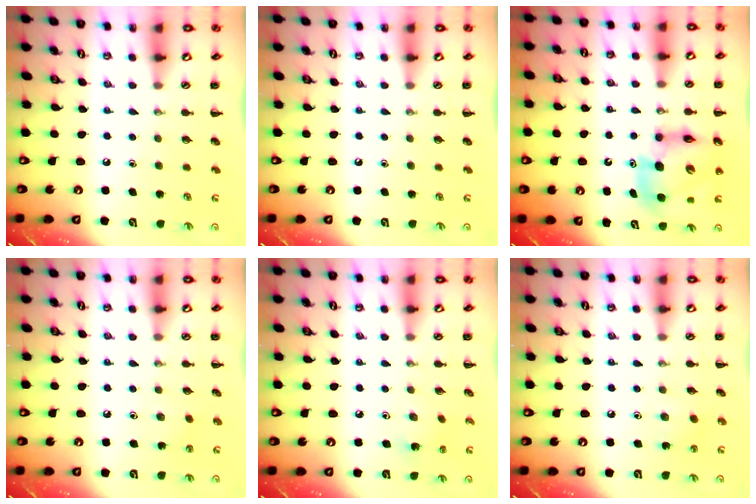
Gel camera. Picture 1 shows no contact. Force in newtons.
{"total": 0.0}
{"total": 12.5, "press": 12.0, "slide": 3.5}
{"total": 1.4, "press": 1.3, "slide": 0.5}
{"total": 2.7, "press": 2.5, "slide": 0.9}
{"total": 2.8, "press": 2.6, "slide": 0.9}